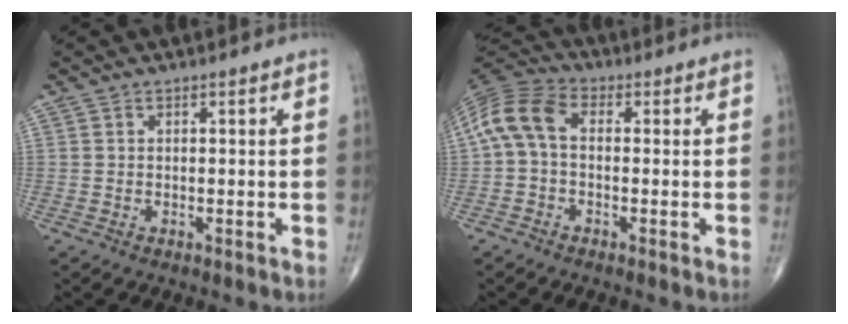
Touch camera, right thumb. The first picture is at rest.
{"total": 9.0, "force": [0.1, 5.6, 7.0], "torque": [-0.142, 0.027, -0.013]}